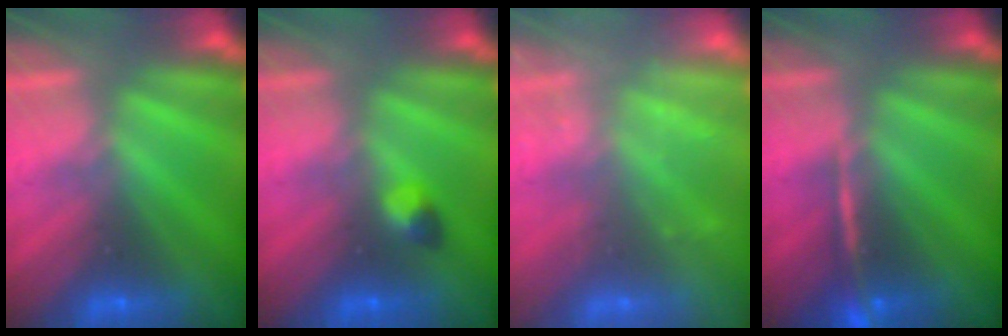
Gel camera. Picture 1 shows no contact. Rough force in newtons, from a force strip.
{"total": 2.6}
{"total": 2.4}
{"total": 2.4}